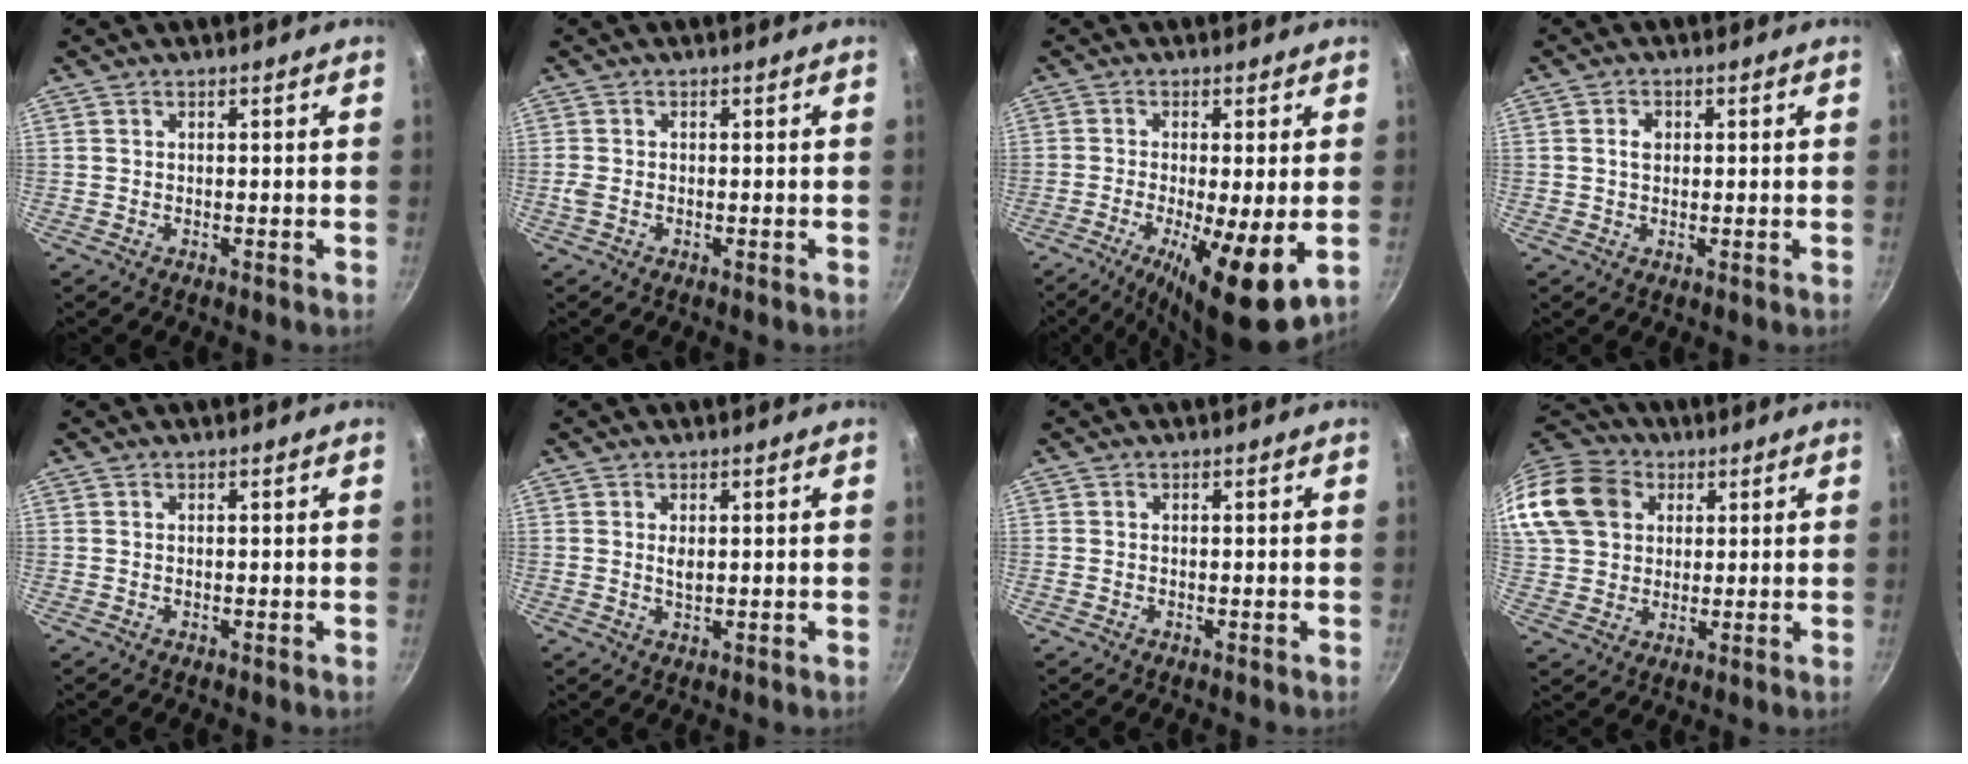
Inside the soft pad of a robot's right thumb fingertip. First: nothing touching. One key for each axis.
{"total": 1.4, "fx": -0.4, "fy": 0.8, "fz": 1.1, "tx": -0.028, "ty": 0.000, "tz": -0.008}
{"total": 12.5, "fx": -3.1, "fy": 2.8, "fz": 11.8, "tx": -0.206, "ty": -0.016, "tz": -0.046}
{"total": 2.4, "fx": 0.4, "fy": 1.8, "fz": 1.6, "tx": -0.019, "ty": 0.003, "tz": 0.006}
{"total": 0.0}
{"total": 1.8, "fx": 0.5, "fy": 0.8, "fz": 1.5, "tx": -0.026, "ty": -0.003, "tz": 0.011}
{"total": 0.0}
{"total": 20.0, "fx": 6.4, "fy": 15.9, "fz": 10.3, "tx": -0.224, "ty": 0.030, "tz": 0.117}